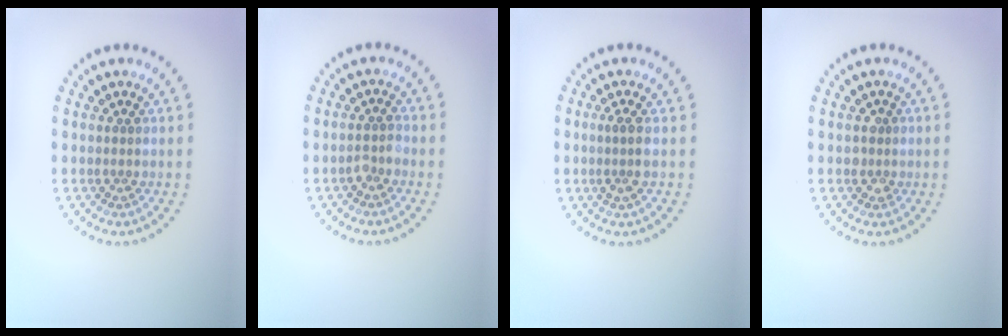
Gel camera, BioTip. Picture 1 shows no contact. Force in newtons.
{"total": 1.2, "press": 1.1, "slide": 0.5}
{"total": 1.7, "press": 1.4, "slide": 1.0}
{"total": 1.1, "press": 1.1, "slide": 0.4}